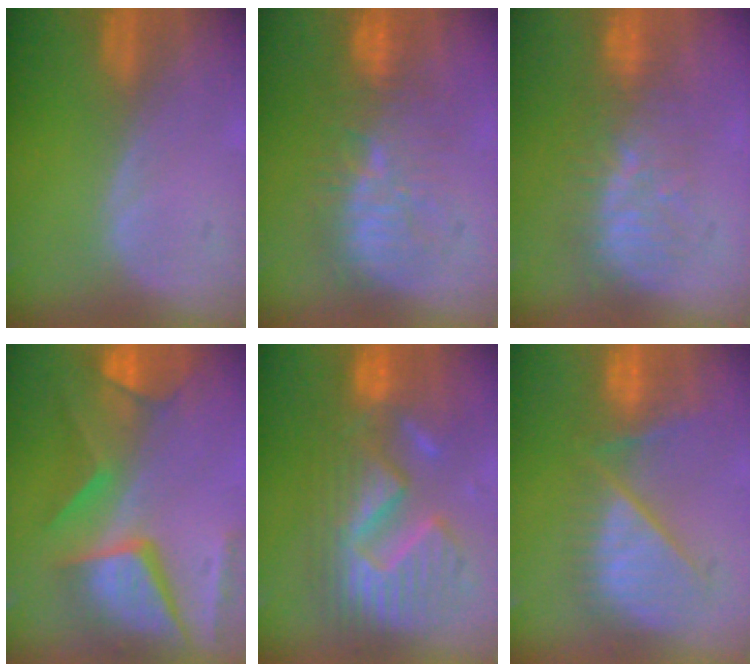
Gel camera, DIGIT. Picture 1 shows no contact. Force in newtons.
{"total": 9.4, "press": 9.2, "slide": 2.0}
{"total": 8.0, "press": 7.5, "slide": 2.5}
{"total": 12.0, "press": 9.9, "slide": 6.8}
{"total": 13.1, "press": 13.0, "slide": 1.4}
{"total": 9.1, "press": 8.9, "slide": 2.0}